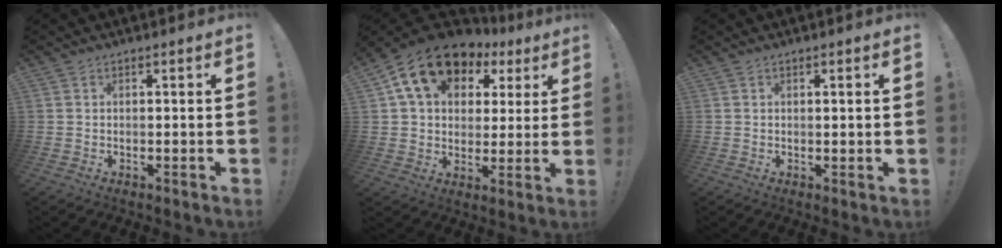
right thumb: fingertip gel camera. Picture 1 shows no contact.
{"total": 16.4, "force": [8.4, 10.8, 9.1], "torque": [-0.150, -0.032, 0.155]}
{"total": 1.1, "force": [0.3, -0.3, 1.0], "torque": [-0.018, -0.001, 0.003]}